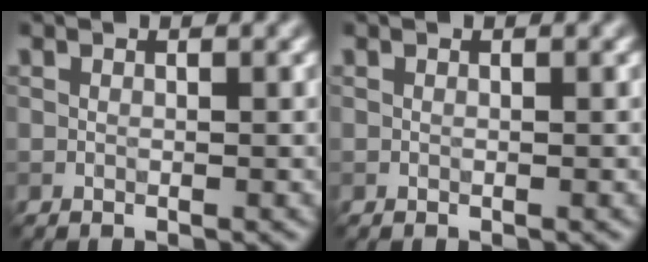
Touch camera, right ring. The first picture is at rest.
{"total": 0.0}